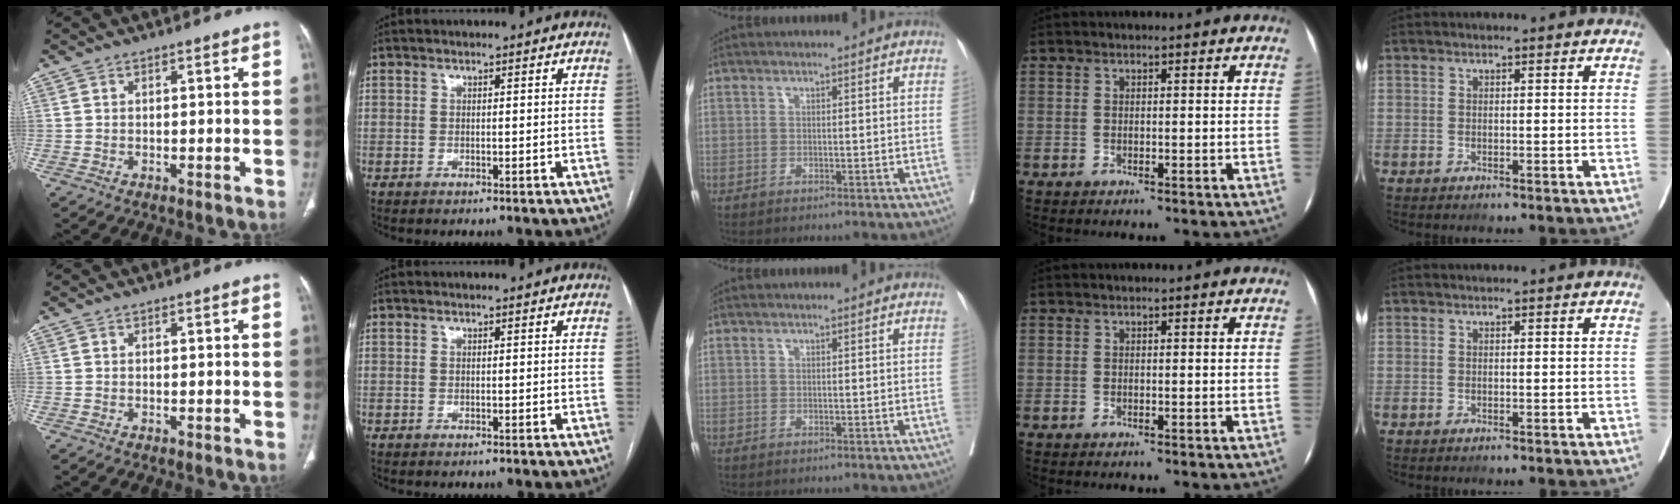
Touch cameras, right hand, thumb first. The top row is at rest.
{}